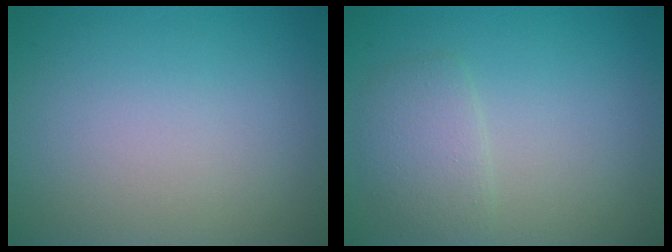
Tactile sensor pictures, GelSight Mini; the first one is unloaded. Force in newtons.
{"total": 2.3, "press": 2.3, "slide": 0.0}